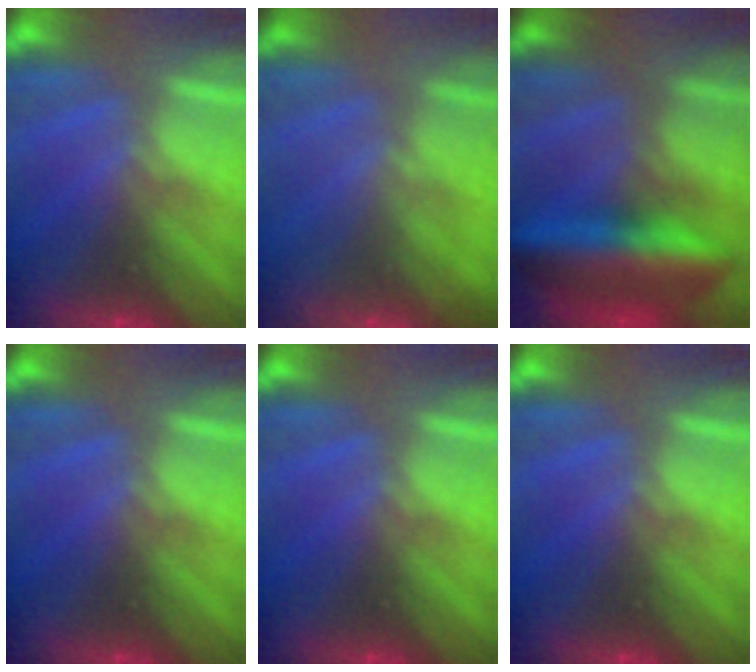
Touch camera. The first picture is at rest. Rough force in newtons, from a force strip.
{"total": 1.8}
{"total": 5.5}
{"total": 0.0}
{"total": 0.0}
{"total": 0.0}